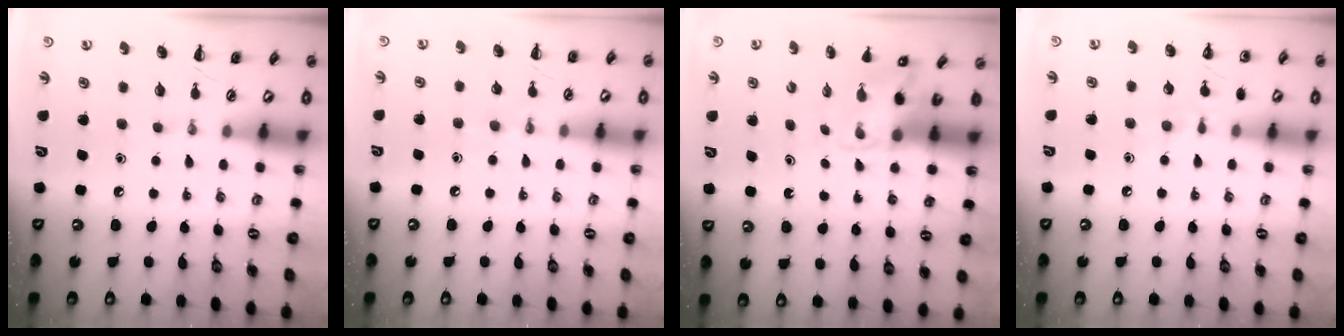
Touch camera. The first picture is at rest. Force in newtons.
{"total": 5.8, "press": 5.6, "slide": 1.6}
{"total": 3.2, "press": 3.1, "slide": 0.6}
{"total": 7.0, "press": 6.8, "slide": 1.9}